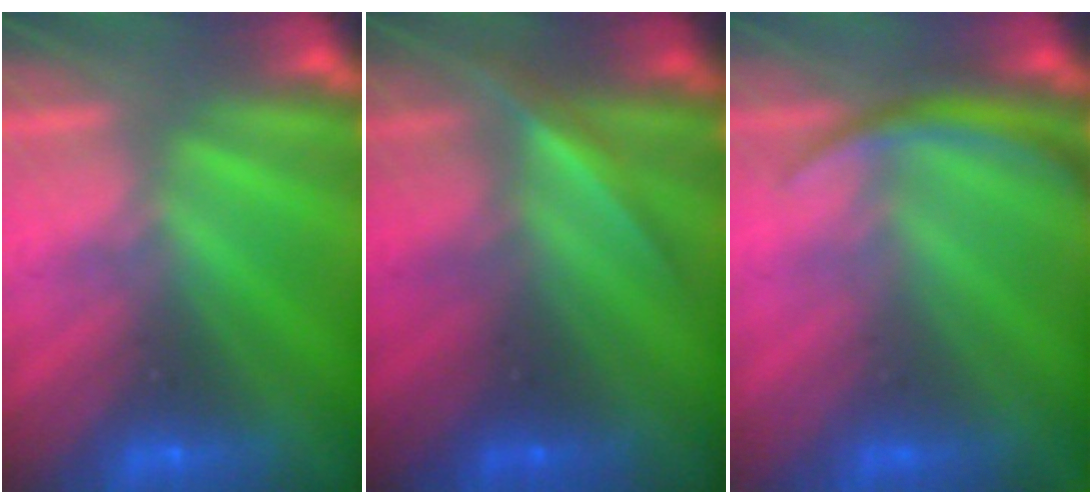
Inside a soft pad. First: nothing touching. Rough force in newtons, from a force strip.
{"total": 2.1}
{"total": 2.9}